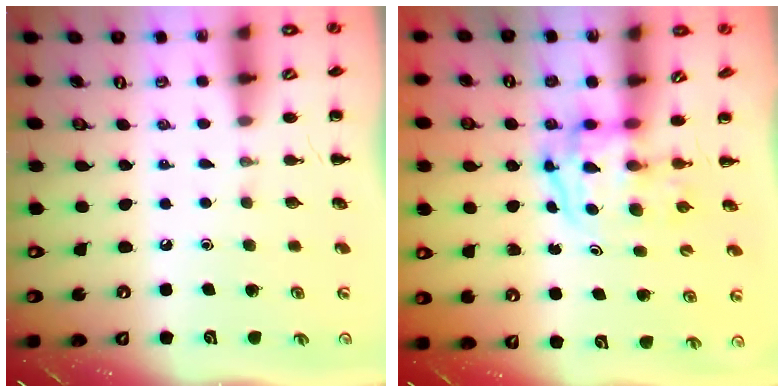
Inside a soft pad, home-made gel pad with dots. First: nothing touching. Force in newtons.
{"total": 3.8, "press": 3.8, "slide": 0.6}